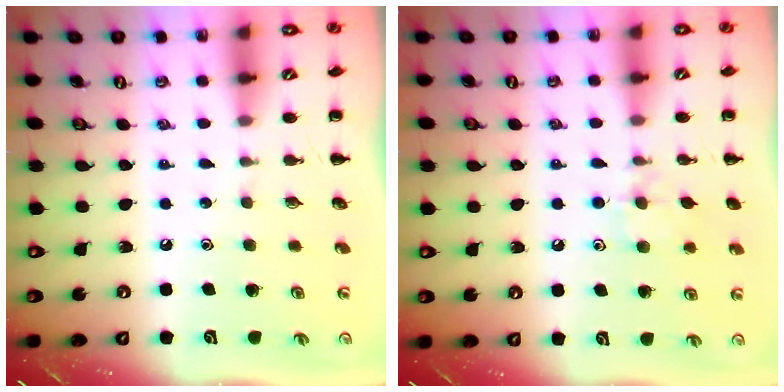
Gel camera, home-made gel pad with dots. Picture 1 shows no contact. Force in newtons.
{"total": 7.8, "press": 7.5, "slide": 2.0}